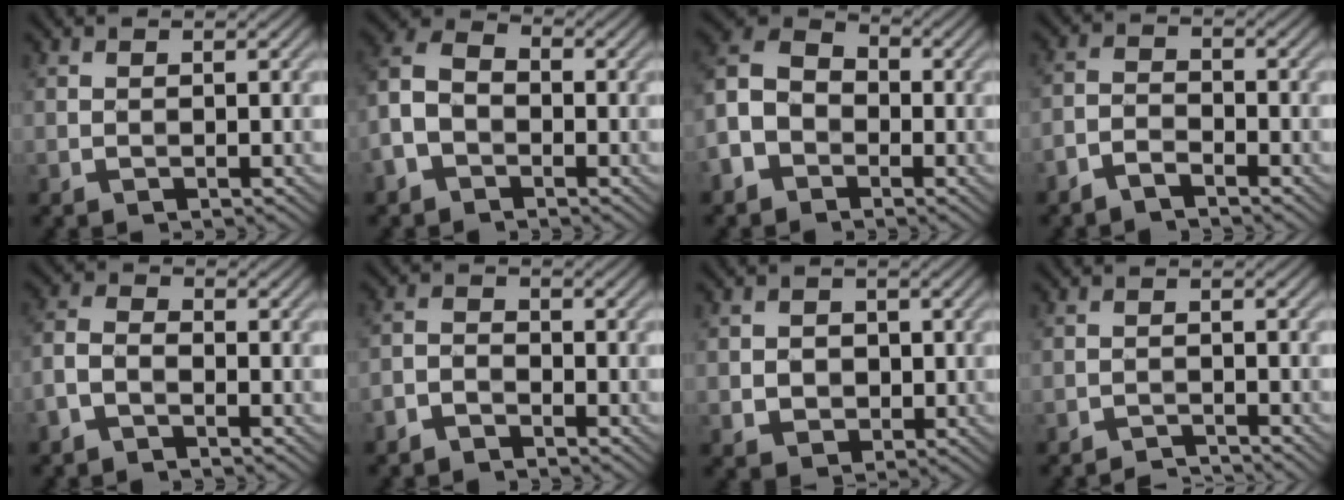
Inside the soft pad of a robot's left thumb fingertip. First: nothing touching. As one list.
[{"total": 5.6, "force": [-2.5, 3.9, 3.2], "torque": [-0.082, 0.005, -0.064]}, {"total": 7.4, "force": [-3.5, 5.3, 3.7], "torque": [-0.099, -0.004, -0.085]}, {"total": 2.9, "force": [-2.5, 0.7, 1.3], "torque": [-0.029, 0.000, -0.060]}, {"total": 3.3, "force": [-2.2, 1.4, 1.9], "torque": [-0.043, 0.002, -0.059]}, {"total": 2.5, "force": [-2.2, 0.9, 0.9], "torque": [-0.017, 0.002, -0.053]}, {"total": 2.9, "force": [-0.3, 2.6, 1.2], "torque": [-0.021, -0.006, -0.012]}, {"total": 1.9, "force": [-1.9, 0.1, 0.3], "torque": [-0.001, 0.003, -0.038]}]